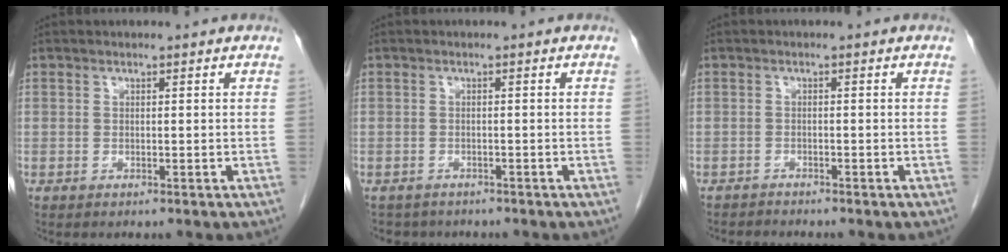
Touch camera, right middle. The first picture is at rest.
{"total": 3.6, "force": [-3.1, 1.7, 0.1], "torque": [-0.002, 0.001, -0.043]}
{"total": 1.9, "force": [-1.9, 0.2, -0.1], "torque": [0.001, -0.006, -0.031]}